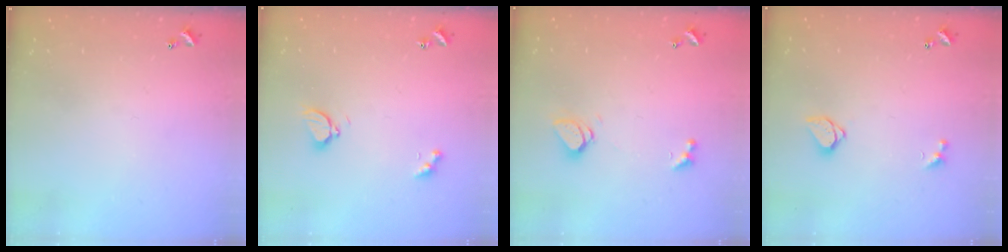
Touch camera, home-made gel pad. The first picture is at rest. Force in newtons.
{"total": 3.0, "press": 3.0, "slide": 0.5}
{"total": 1.6, "press": 1.5, "slide": 0.4}
{"total": 1.5, "press": 1.5, "slide": 0.3}